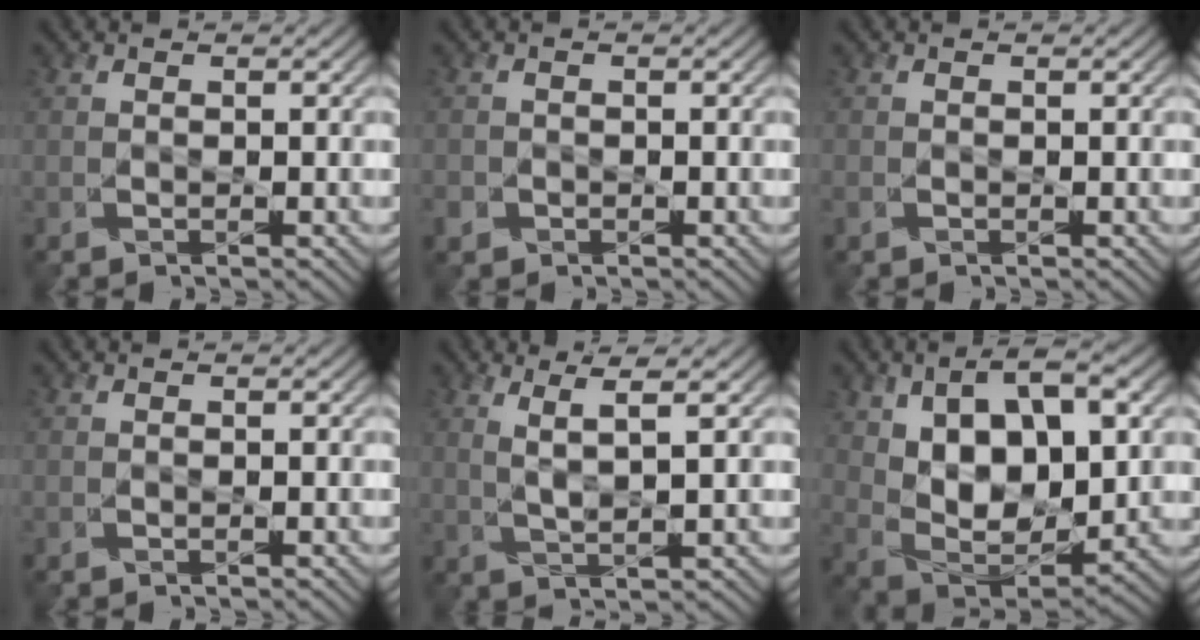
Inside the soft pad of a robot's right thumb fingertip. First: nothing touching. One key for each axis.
{"total": 1.3, "fx": -0.7, "fy": 1.2, "fz": 0.0, "tx": 0.000, "ty": -0.009, "tz": -0.015}
{"total": 0.0}
{"total": 0.0}
{"total": 3.9, "fx": 1.8, "fy": 0.3, "fz": 3.4, "tx": -0.076, "ty": 0.001, "tz": 0.040}
{"total": 14.6, "fx": 4.6, "fy": 8.1, "fz": 11.2, "tx": -0.208, "ty": -0.010, "tz": 0.092}